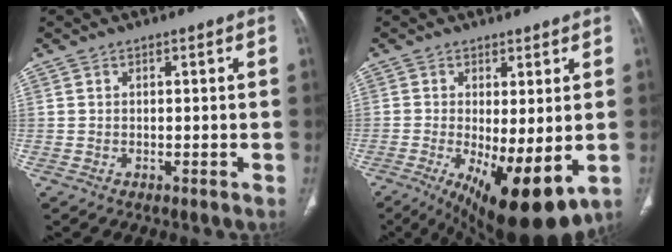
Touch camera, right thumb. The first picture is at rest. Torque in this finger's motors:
{"motor_torque": [-0.39, 0.93, 0.24, 0.04, 0.15]}